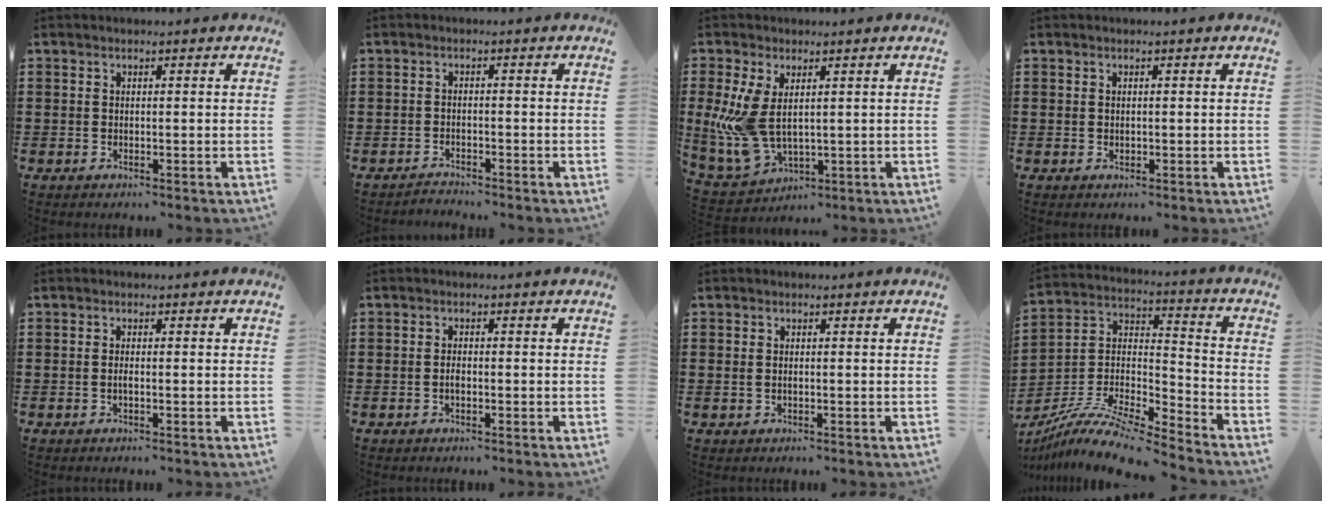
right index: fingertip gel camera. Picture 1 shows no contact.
{"total": 1.6, "force": [-1.5, 0.1, -0.2], "torque": [-0.002, 0.005, -0.035]}
{"total": 8.0, "force": [1.2, 4.4, 6.6], "torque": [-0.171, -0.015, 0.021]}
{"total": 0.6, "force": [0.3, 0.5, 0.2], "torque": [-0.004, 0.005, 0.006]}
{"total": 0.8, "force": [-0.3, 0.1, 0.7], "torque": [-0.012, -0.001, -0.006]}
{"total": 1.3, "force": [-0.2, 0.6, 1.2], "torque": [-0.022, 0.002, -0.005]}
{"total": 0.9, "force": [0.1, 0.5, 0.7], "torque": [-0.015, 0.005, 0.000]}
{"total": 10.8, "force": [-9.3, 1.4, 5.2], "torque": [-0.106, 0.011, -0.189]}